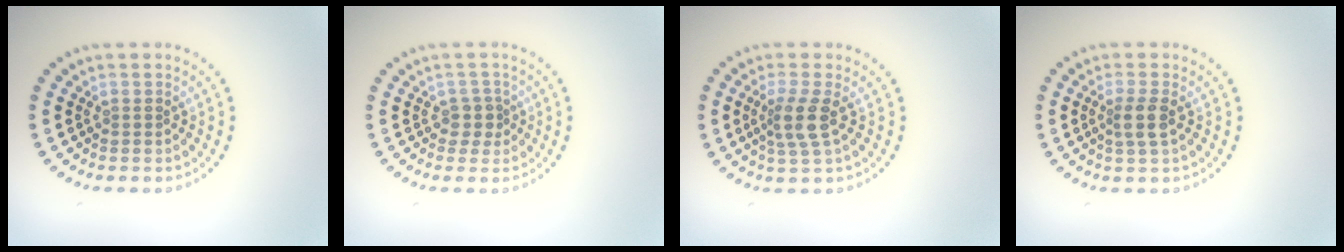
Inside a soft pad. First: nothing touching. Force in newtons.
{"total": 1.8, "press": 1.4, "slide": 1.1}
{"total": 2.7, "press": 2.2, "slide": 1.6}
{"total": 2.1, "press": 1.7, "slide": 1.2}